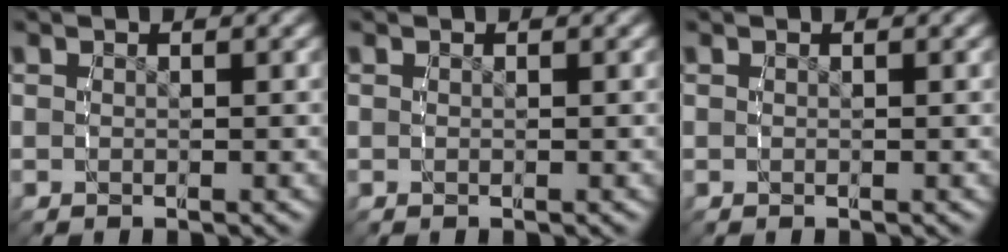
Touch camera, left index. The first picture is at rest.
{"total": 0.0}
{"total": 0.0}